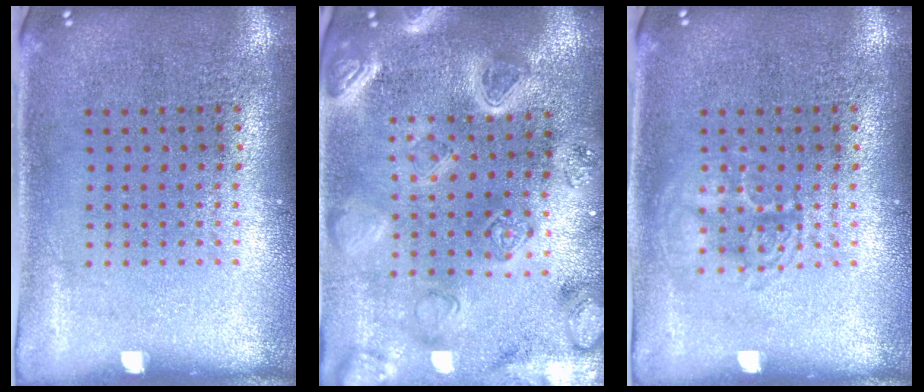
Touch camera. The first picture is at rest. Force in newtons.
{"total": 4.0, "press": 3.7, "slide": 1.7}
{"total": 1.9, "press": 1.9, "slide": 0.3}